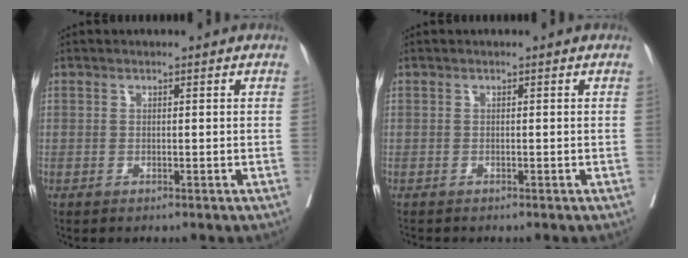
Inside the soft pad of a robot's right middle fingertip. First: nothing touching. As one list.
[{"total": 0.7, "force": [-0.6, 0.1, 0.1], "torque": [-0.007, -0.002, -0.013]}]